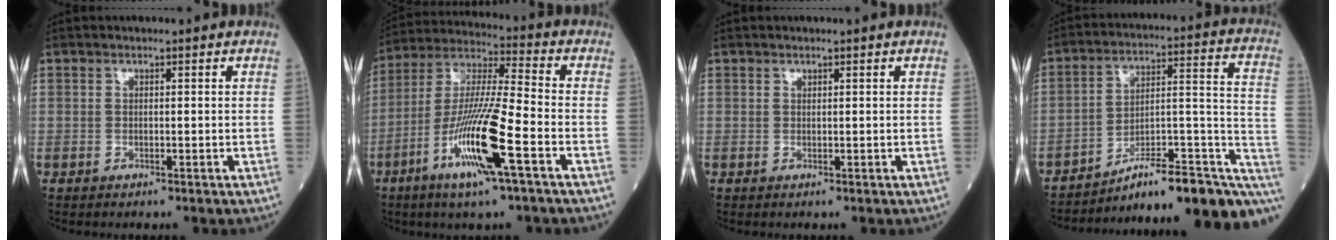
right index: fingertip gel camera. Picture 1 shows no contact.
{"total": 15.2, "force": [-6.3, 0.6, 13.8], "torque": [-0.278, -0.014, -0.121]}
{"total": 0.0}
{"total": 20.6, "force": [-14.5, 3.8, 14.2], "torque": [-0.122, 0.048, -0.202]}